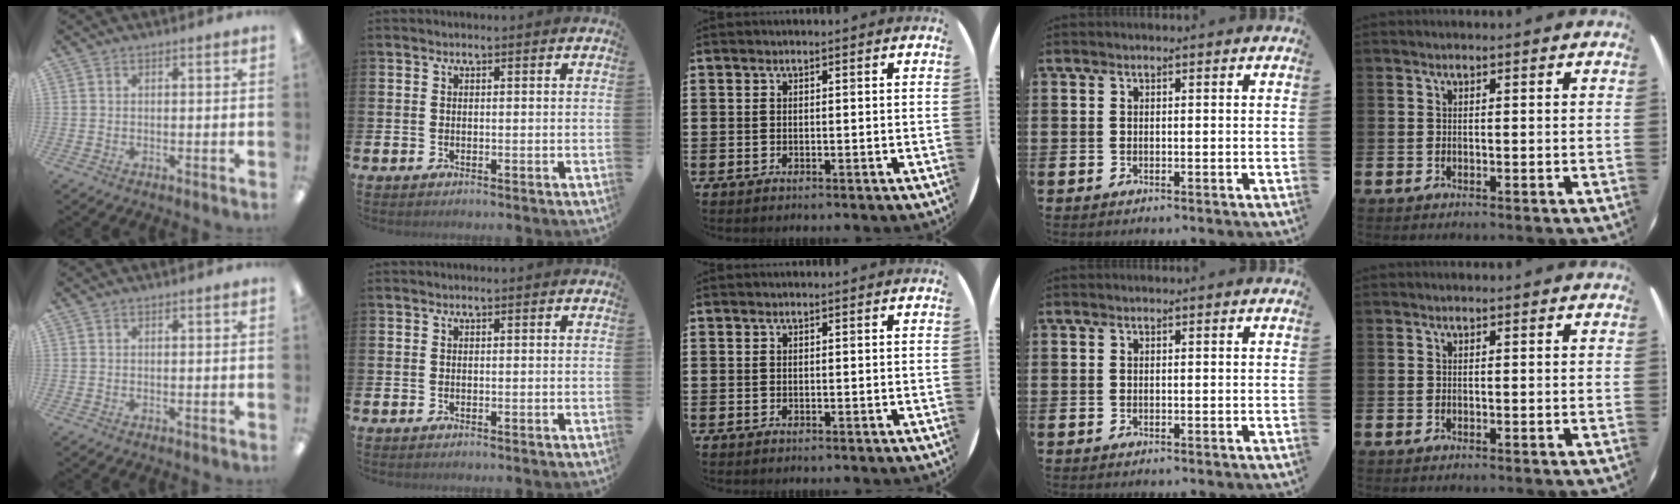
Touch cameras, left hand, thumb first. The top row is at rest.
{}